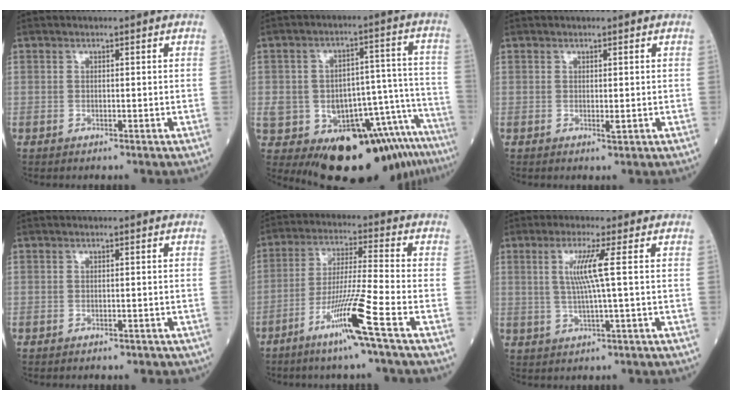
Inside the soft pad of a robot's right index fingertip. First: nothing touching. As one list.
[{"total": 16.1, "force": [-11.3, 5.2, 10.2], "torque": [-0.090, 0.051, -0.147]}, {"total": 0.7, "force": [0.0, 0.1, 0.7], "torque": [-0.011, -0.003, 0.000]}, {"total": 2.2, "force": [-1.8, 0.9, 0.8], "torque": [-0.012, -0.002, -0.016]}, {"total": 12.9, "force": [-6.7, -1.8, 10.8], "torque": [-0.207, -0.024, -0.130]}, {"total": 5.1, "force": [1.0, -1.2, 4.9], "torque": [-0.100, -0.001, 0.023]}]